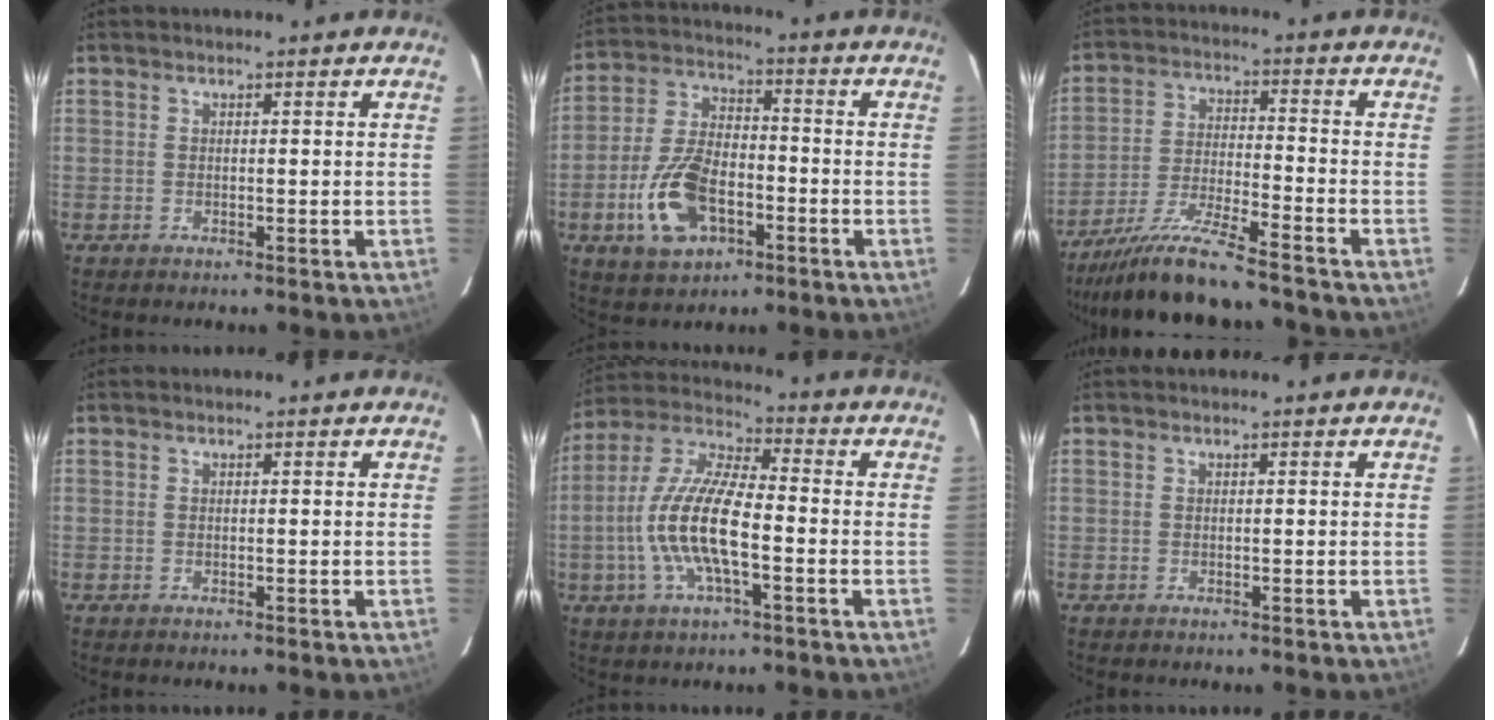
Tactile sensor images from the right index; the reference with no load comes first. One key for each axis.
{"total": 13.4, "fx": -5.2, "fy": 7.6, "fz": 9.8, "tx": -0.208, "ty": 0.006, "tz": -0.085}
{"total": 13.5, "fx": -12.2, "fy": 0.2, "fz": 5.8, "tx": -0.122, "ty": -0.018, "tz": -0.212}
{"total": 0.0}
{"total": 14.4, "fx": -3.5, "fy": 4.3, "fz": 13.3, "tx": -0.272, "ty": 0.001, "tz": -0.071}
{"total": 0.0}